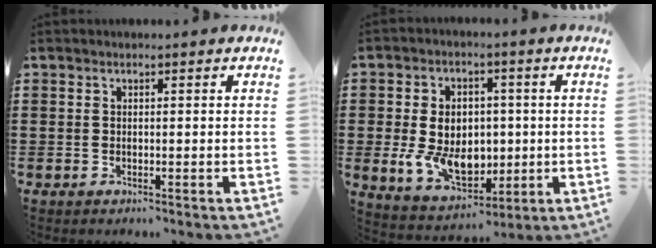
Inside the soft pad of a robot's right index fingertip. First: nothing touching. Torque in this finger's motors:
{"motor_torque": [2.14, 0.00, 0.70, 0.13]}